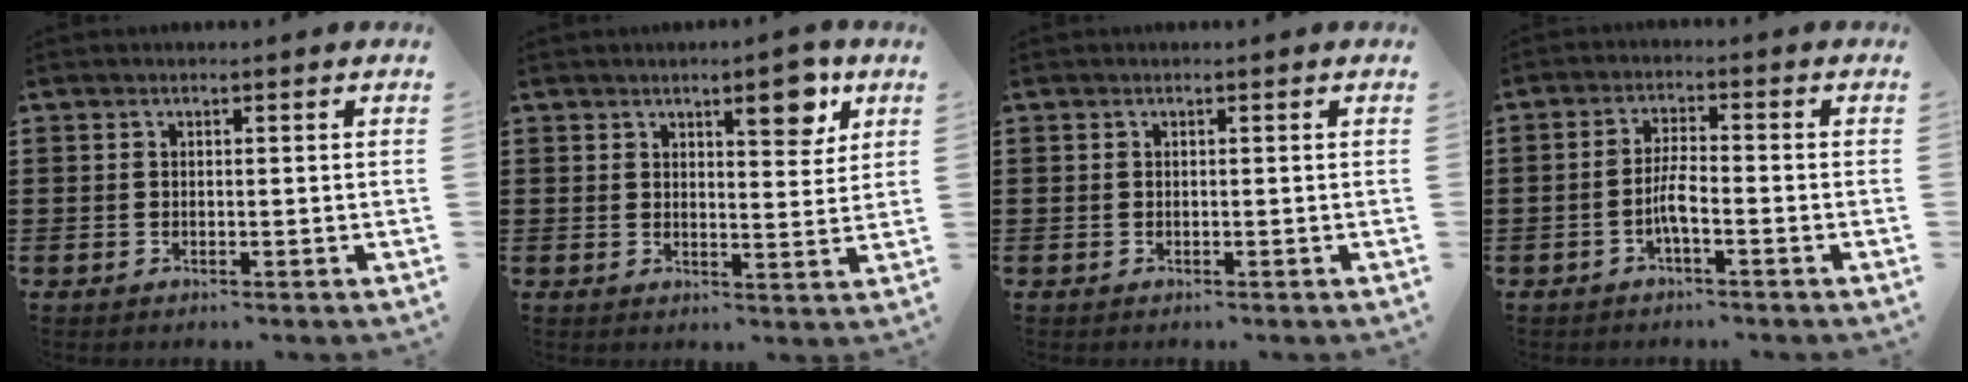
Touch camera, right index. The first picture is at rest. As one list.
[{"total": 6.6, "force": [4.2, 2.3, 4.6], "torque": [-0.059, -0.008, 0.064]}, {"total": 0.0}, {"total": 3.8, "force": [-1.6, 0.5, 3.4], "torque": [-0.075, -0.006, -0.032]}]